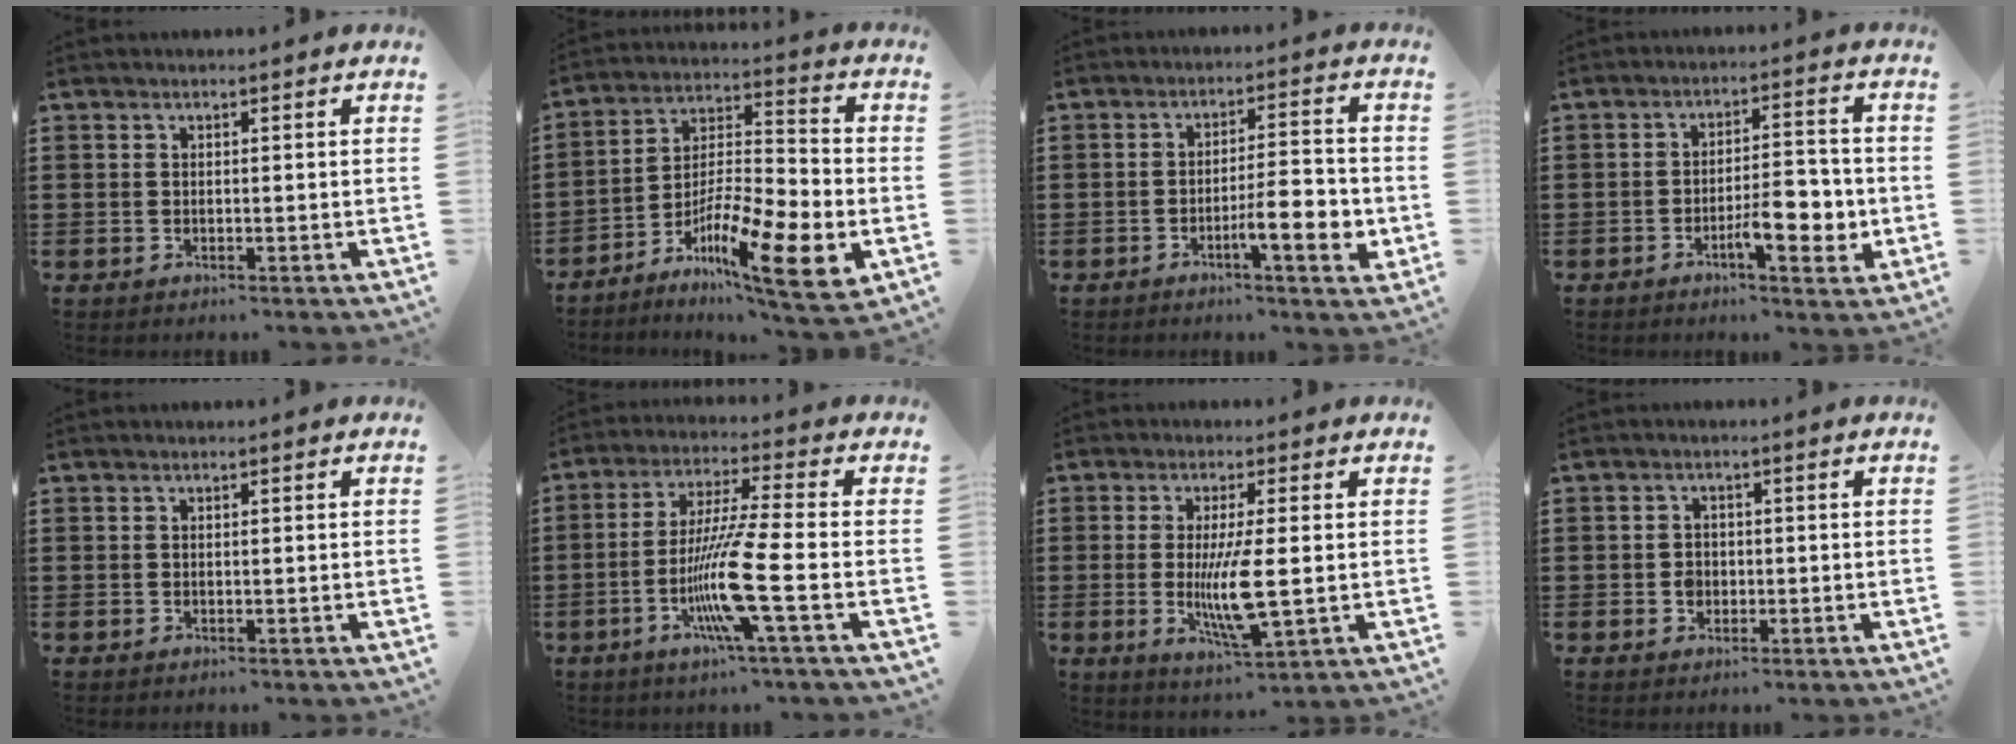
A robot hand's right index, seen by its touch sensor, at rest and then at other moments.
{"total": 12.8, "force": [-7.9, 2.1, 9.8], "torque": [-0.171, 0.008, -0.145]}
{"total": 7.8, "force": [-2.8, 1.5, 7.2], "torque": [-0.105, -0.002, -0.047]}
{"total": 7.7, "force": [-2.6, 2.6, 6.8], "torque": [-0.089, -0.001, -0.043]}
{"total": 0.0}
{"total": 12.1, "force": [-4.0, -0.1, 11.4], "torque": [-0.233, -0.017, -0.082]}
{"total": 8.6, "force": [-0.7, 1.8, 8.3], "torque": [-0.172, -0.020, -0.015]}
{"total": 2.1, "force": [-0.5, 1.9, 0.9], "torque": [-0.022, 0.005, -0.011]}